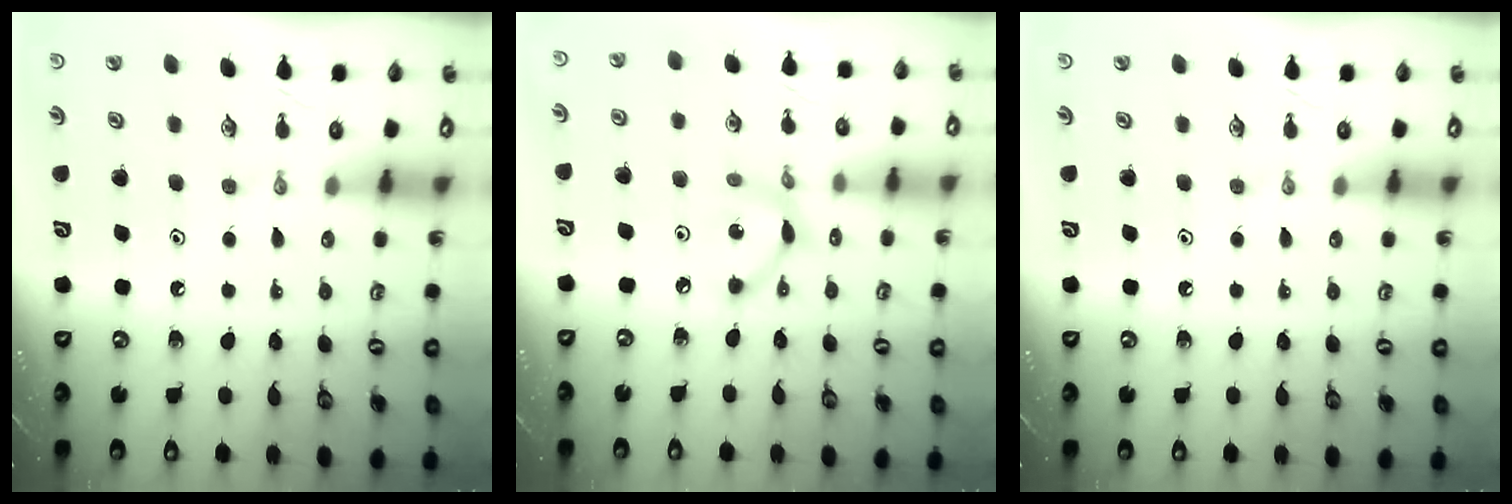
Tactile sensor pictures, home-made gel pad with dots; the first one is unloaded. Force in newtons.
{"total": 6.7, "press": 6.7, "slide": 0.3}
{"total": 0.0}